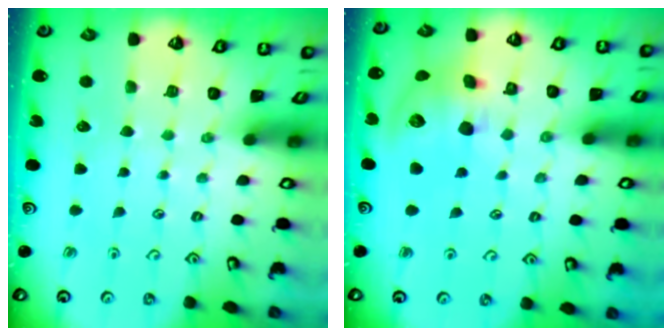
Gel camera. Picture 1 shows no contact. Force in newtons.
{"total": 13.7, "press": 13.5, "slide": 2.0}